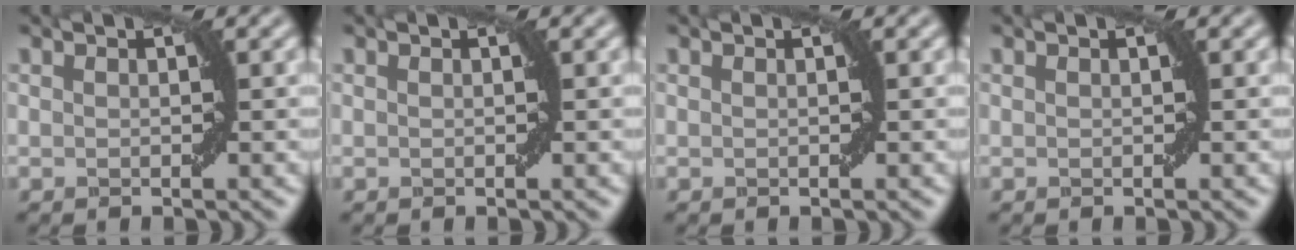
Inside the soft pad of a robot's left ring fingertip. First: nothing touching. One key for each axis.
{"total": 0.0}
{"total": 0.0}
{"total": 0.0}